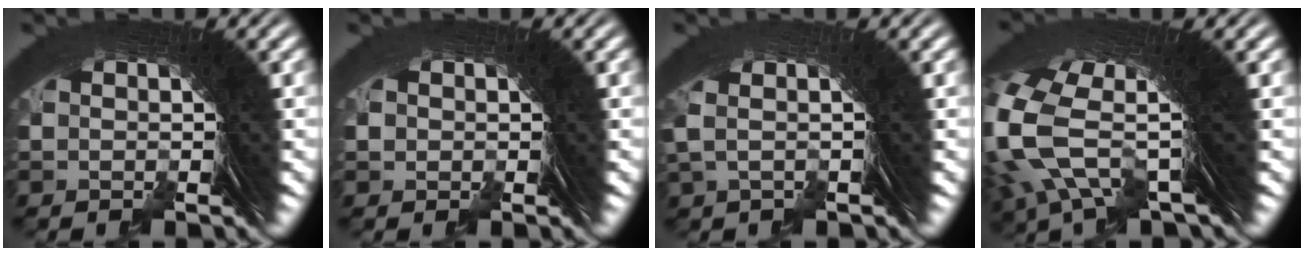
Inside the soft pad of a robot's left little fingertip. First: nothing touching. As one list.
[{"total": 1.3, "force": [-0.7, -0.1, -1.1], "torque": [0.020, -0.007, -0.005]}, {"total": 1.4, "force": [0.6, 0.0, 1.3], "torque": [-0.036, -0.006, 0.016]}, {"total": 11.1, "force": [1.7, 6.1, 9.1], "torque": [-0.199, -0.011, 0.027]}]